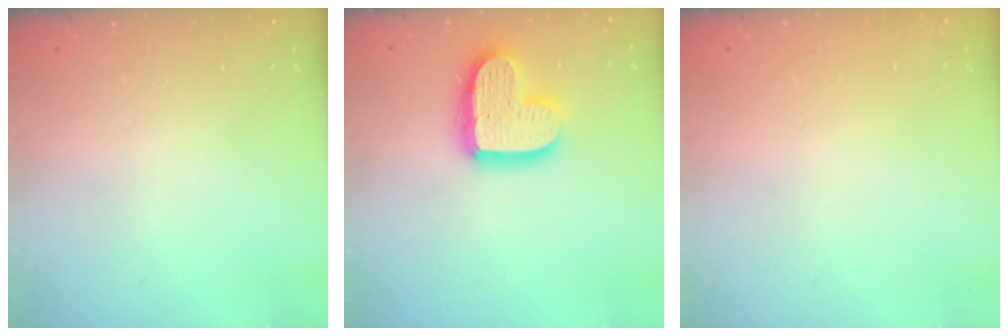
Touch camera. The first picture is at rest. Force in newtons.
{"total": 15.6, "press": 15.5, "slide": 1.3}
{"total": 0.6, "press": 0.6, "slide": 0.1}